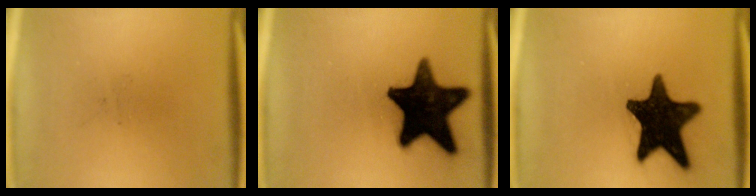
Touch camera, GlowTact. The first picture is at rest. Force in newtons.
{"total": 19.7}
{"total": 17.1}